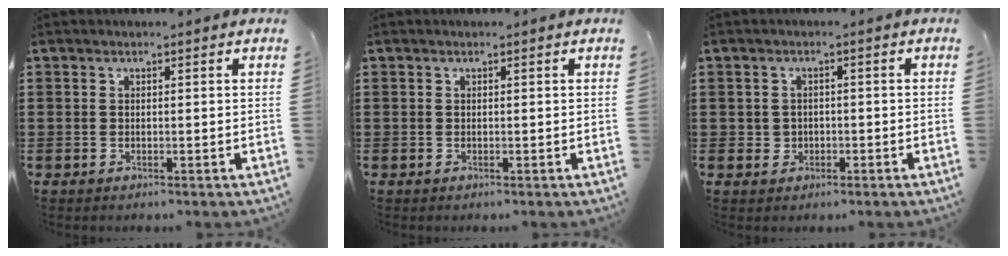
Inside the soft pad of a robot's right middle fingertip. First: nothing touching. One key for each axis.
{"total": 0.0}
{"total": 1.8, "fx": -0.4, "fy": 1.8, "fz": 0.2, "tx": -0.011, "ty": 0.003, "tz": -0.011}